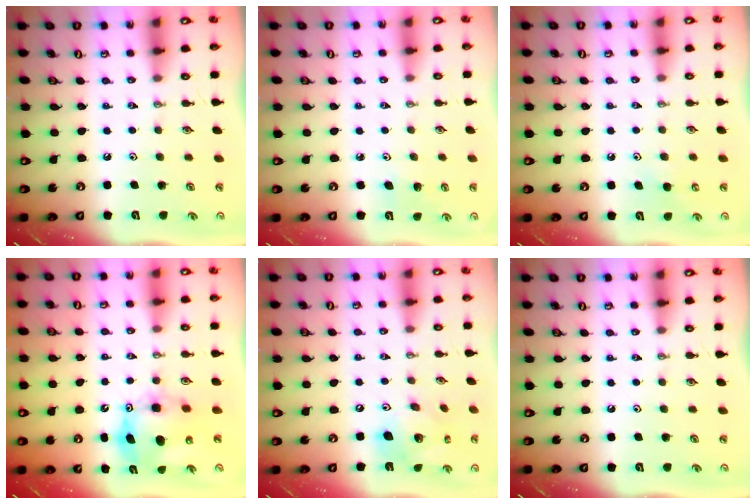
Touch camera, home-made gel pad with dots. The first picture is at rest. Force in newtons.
{"total": 4.2, "press": 4.1, "slide": 0.9}
{"total": 4.0, "press": 4.0, "slide": 0.1}
{"total": 10.6, "press": 10.5, "slide": 0.9}
{"total": 15.6, "press": 15.4, "slide": 2.5}
{"total": 0.0}